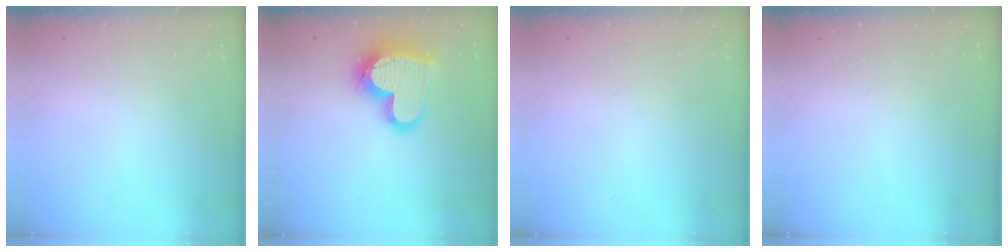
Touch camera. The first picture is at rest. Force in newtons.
{"total": 17.4, "press": 17.4, "slide": 1.3}
{"total": 0.8, "press": 0.8, "slide": 0.1}
{"total": 0.0}